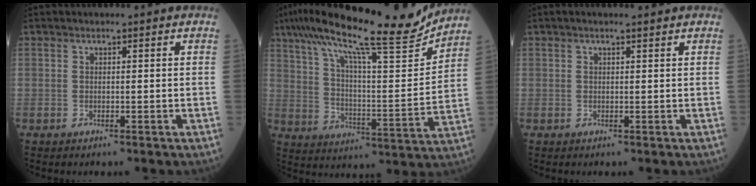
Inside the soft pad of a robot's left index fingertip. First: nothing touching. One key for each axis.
{"total": 20.9, "fx": 17.7, "fy": 1.3, "fz": 11.2, "tx": -0.195, "ty": 0.003, "tz": 0.273}
{"total": 1.5, "fx": 1.2, "fy": 0.0, "fz": 0.9, "tx": -0.019, "ty": 0.008, "tz": 0.019}